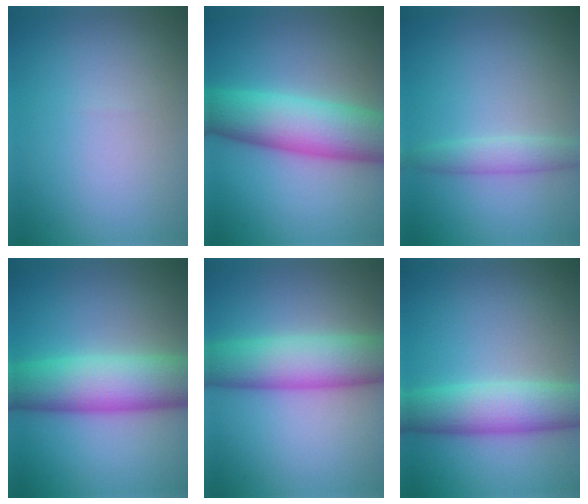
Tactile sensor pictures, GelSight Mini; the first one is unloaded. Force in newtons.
{"total": 9.0, "press": 9.0, "slide": 0.3}
{"total": 2.1, "press": 2.1, "slide": 0.1}
{"total": 8.8, "press": 8.8, "slide": 0.2}
{"total": 7.6, "press": 7.6, "slide": 0.5}
{"total": 6.2, "press": 6.2, "slide": 0.0}